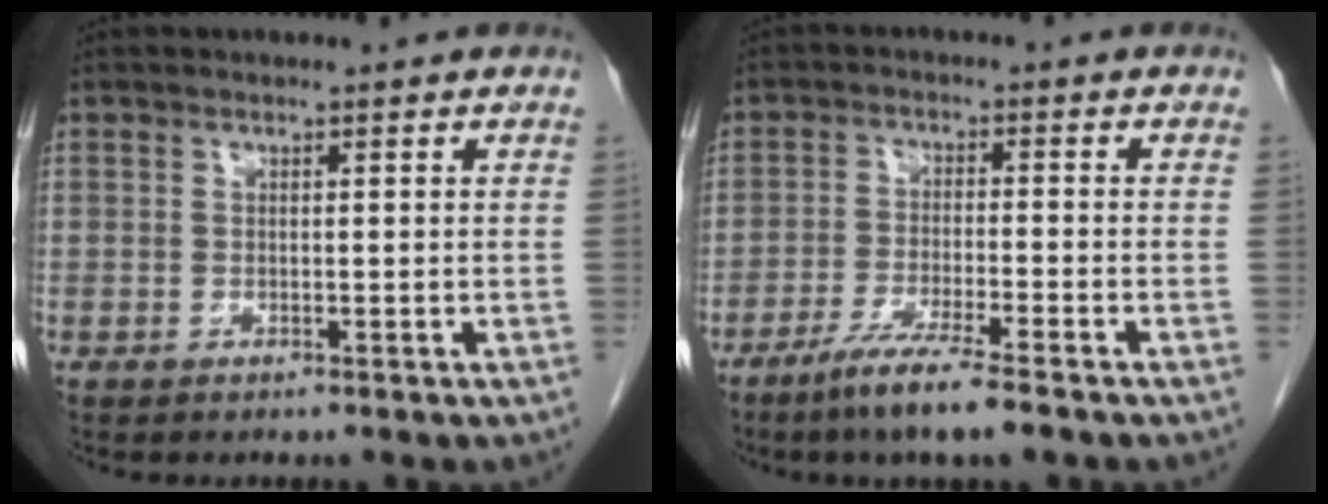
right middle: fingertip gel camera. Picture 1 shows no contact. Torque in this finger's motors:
{"motor_torque": [0.84, -0.92, 0.26, 0.08]}